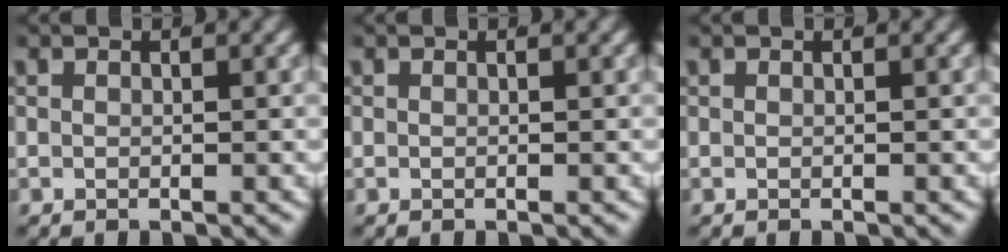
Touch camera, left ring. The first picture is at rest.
{"total": 0.0}
{"total": 0.0}